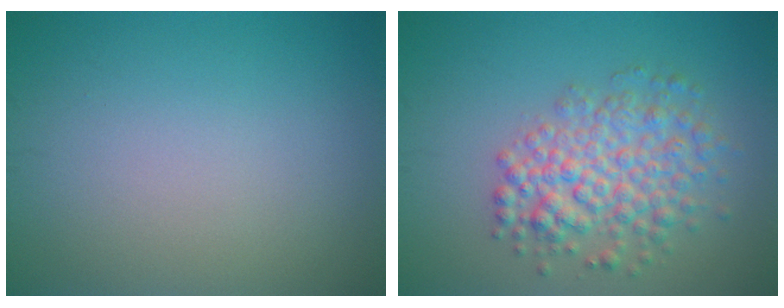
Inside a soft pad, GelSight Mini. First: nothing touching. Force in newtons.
{"total": 5.2, "press": 5.2, "slide": 0.2}